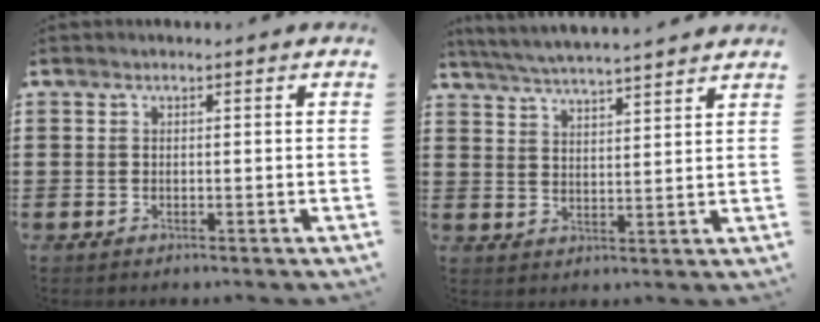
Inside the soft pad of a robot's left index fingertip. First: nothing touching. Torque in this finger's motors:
{"motor_torque": [1.15, -0.99, 0.49, 0.14]}